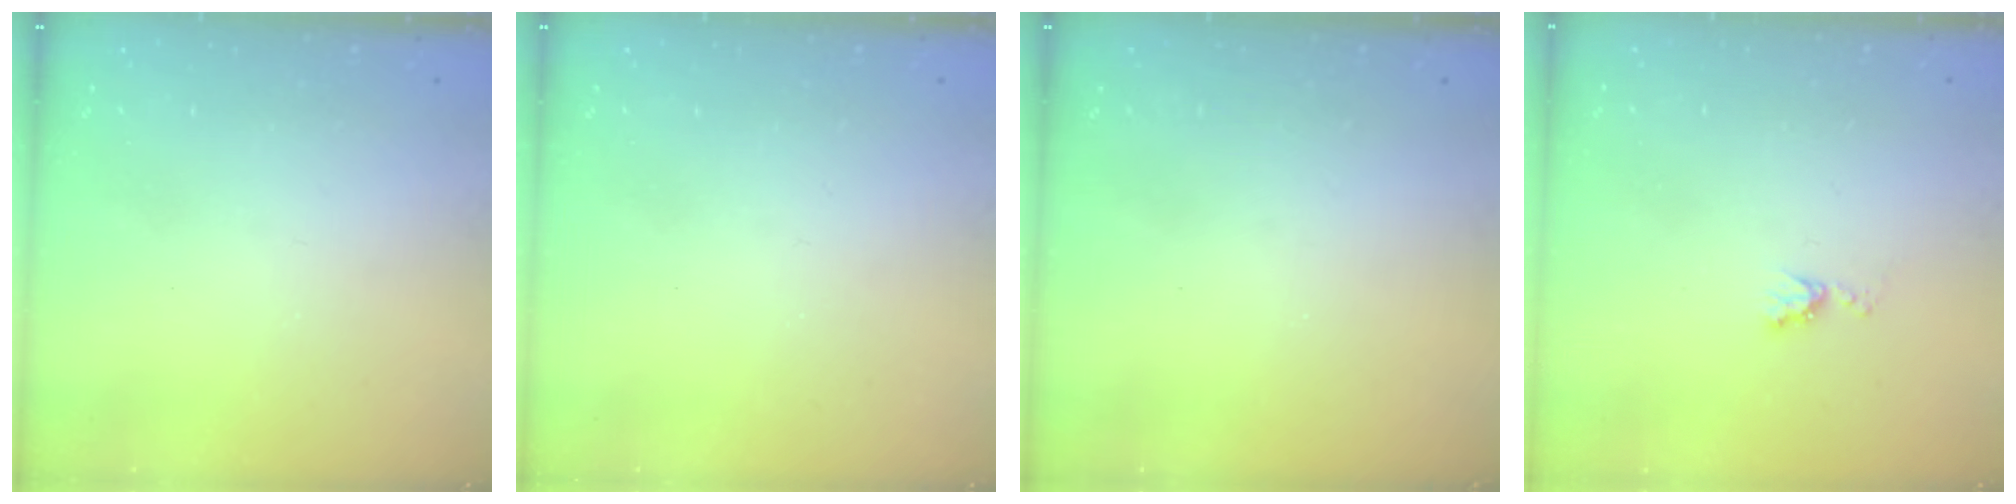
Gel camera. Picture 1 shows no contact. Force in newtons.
{"total": 0.0}
{"total": 0.0}
{"total": 5.1, "press": 5.1, "slide": 0.5}